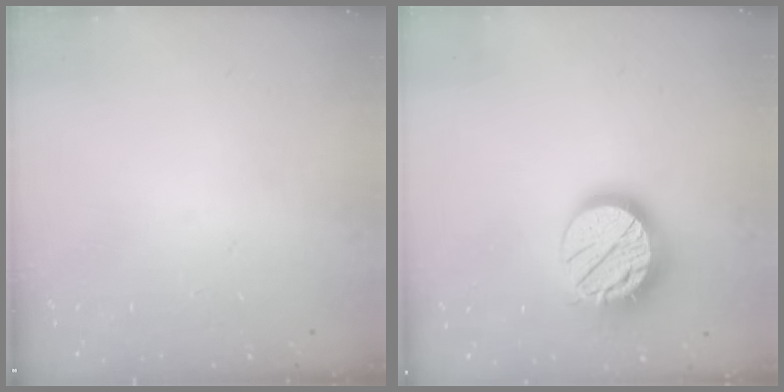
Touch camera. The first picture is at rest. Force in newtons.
{"total": 16.3, "press": 16.3, "slide": 1.2}